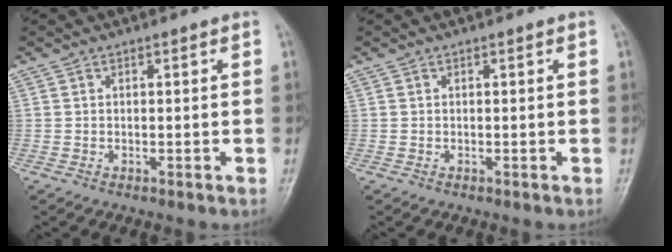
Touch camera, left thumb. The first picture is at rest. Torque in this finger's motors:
{"motor_torque": [0.10, 0.10, -0.01, -0.01, 0.00]}